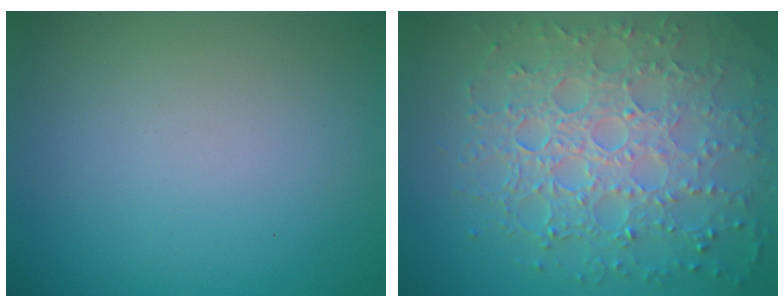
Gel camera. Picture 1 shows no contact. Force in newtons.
{"total": 7.7, "press": 5.5, "slide": 5.4}